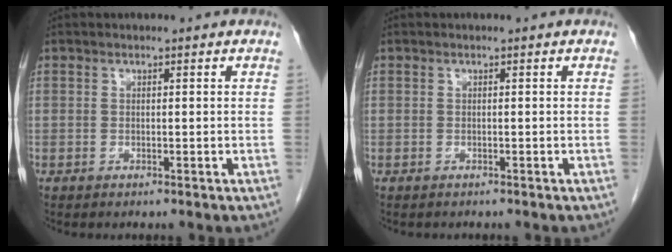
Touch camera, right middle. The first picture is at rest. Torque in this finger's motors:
{"motor_torque": [0.01, 0.00, 0.00, 0.00]}